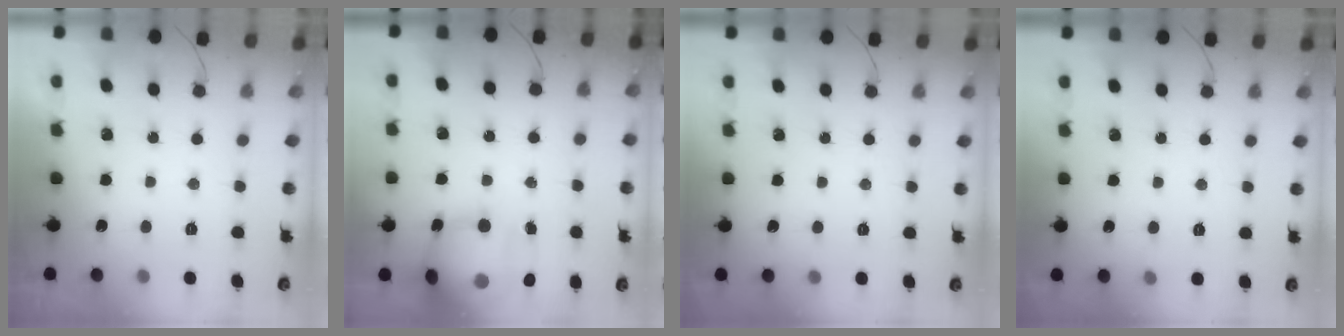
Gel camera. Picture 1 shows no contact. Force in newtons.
{"total": 18.8, "press": 17.6, "slide": 6.4}
{"total": 2.4, "press": 1.6, "slide": 1.8}
{"total": 3.4, "press": 2.5, "slide": 2.3}